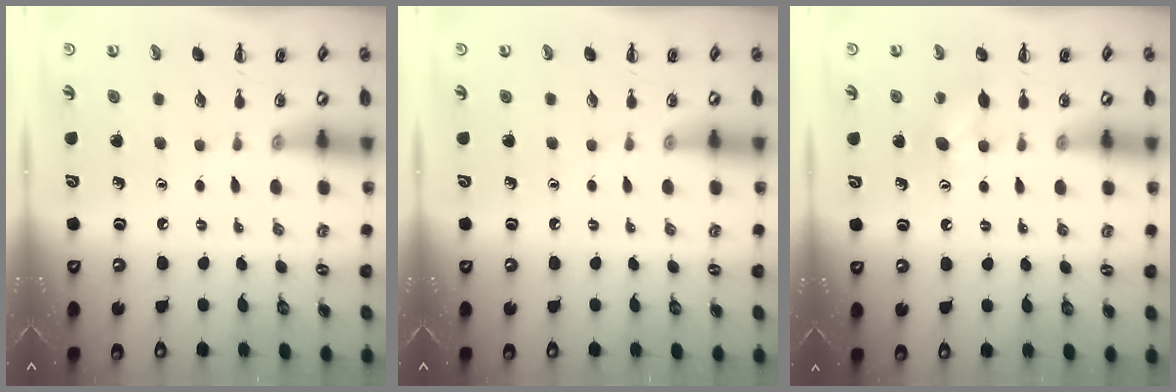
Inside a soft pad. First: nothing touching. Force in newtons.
{"total": 0.0}
{"total": 6.7, "press": 6.5, "slide": 1.5}